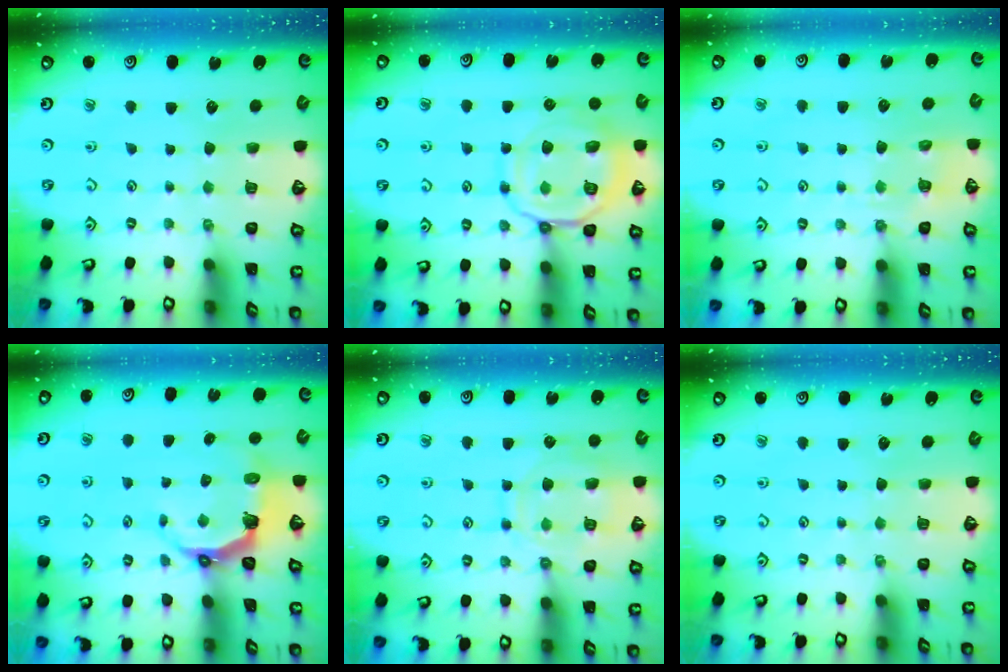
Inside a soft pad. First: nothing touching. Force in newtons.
{"total": 13.8, "press": 13.8, "slide": 1.5}
{"total": 6.1, "press": 6.0, "slide": 0.9}
{"total": 6.8, "press": 5.1, "slide": 4.5}
{"total": 12.8, "press": 12.7, "slide": 1.2}
{"total": 0.0}